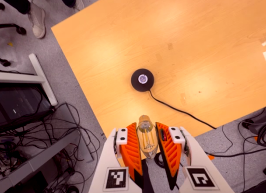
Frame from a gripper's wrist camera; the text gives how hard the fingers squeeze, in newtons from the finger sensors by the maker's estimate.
{"total": 11.1, "left": 11.4, "right": 10.8}